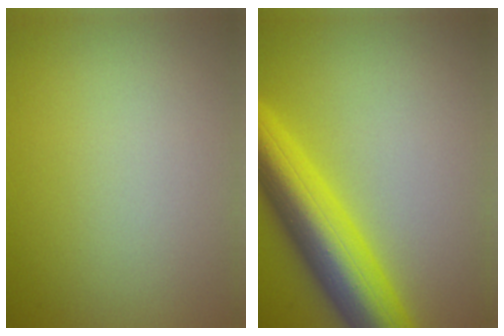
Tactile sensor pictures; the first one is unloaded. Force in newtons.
{"total": 9.0, "press": 9.0, "slide": 0.4}